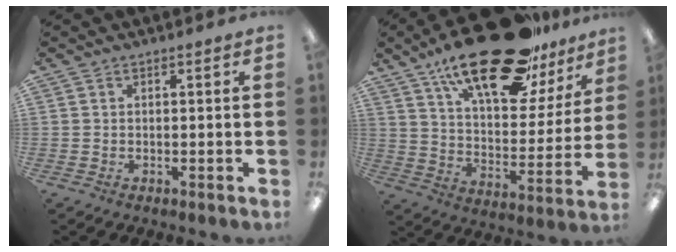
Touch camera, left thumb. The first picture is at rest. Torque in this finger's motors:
{"motor_torque": [0.48, 0.56, 1.49, -1.29, 0.34]}